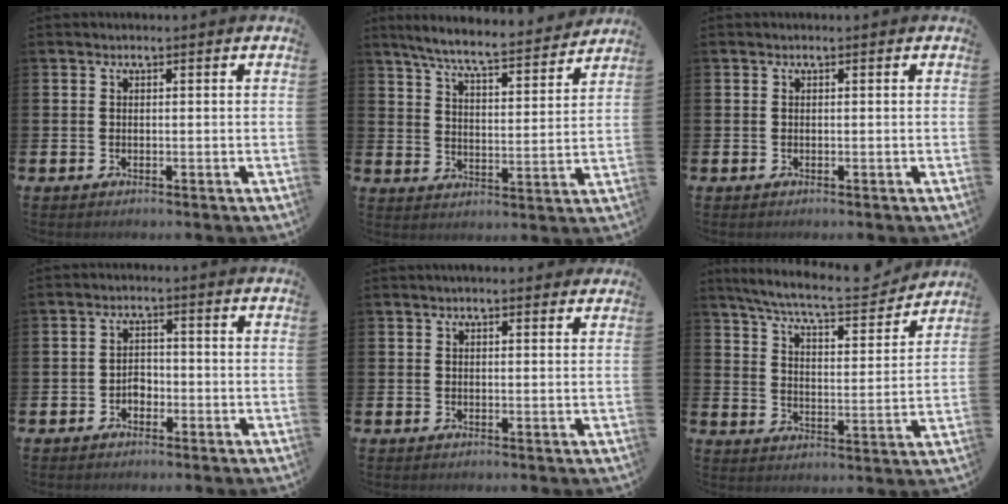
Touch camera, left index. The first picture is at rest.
{"total": 7.2, "force": [6.7, 0.4, 2.7], "torque": [-0.075, -0.047, 0.112]}
{"total": 0.0}
{"total": 2.0, "force": [-1.1, 1.5, 0.8], "torque": [-0.013, 0.003, -0.026]}
{"total": 1.5, "force": [1.4, 0.2, 0.5], "torque": [-0.012, 0.001, 0.025]}
{"total": 7.8, "force": [7.2, 0.9, 3.0], "torque": [-0.080, -0.049, 0.120]}